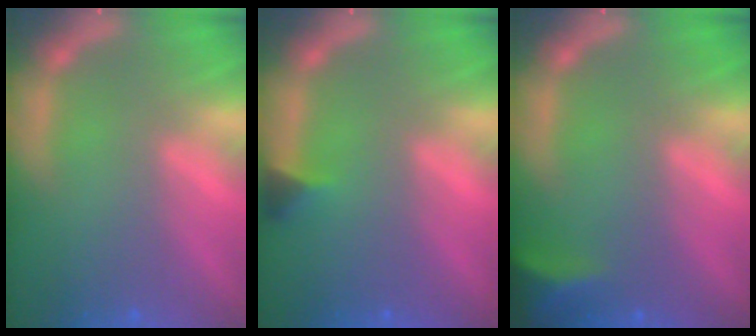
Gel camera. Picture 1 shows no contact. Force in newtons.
{"total": 1.4}
{"total": 4.0}